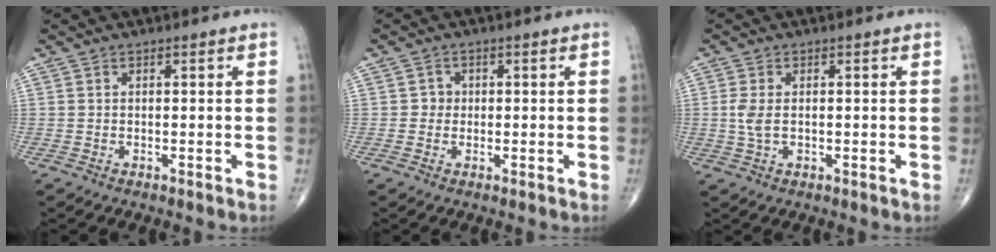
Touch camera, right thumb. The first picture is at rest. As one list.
[{"total": 1.9, "force": [0.0, 1.8, 0.5], "torque": [0.005, 0.006, -0.005]}, {"total": 3.4, "force": [0.0, 1.9, 2.8], "torque": [-0.071, -0.001, 0.001]}]